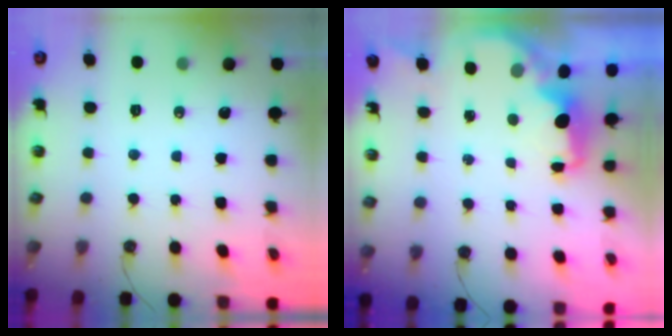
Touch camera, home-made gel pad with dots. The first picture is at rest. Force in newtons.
{"total": 2.9, "press": 2.8, "slide": 0.9}